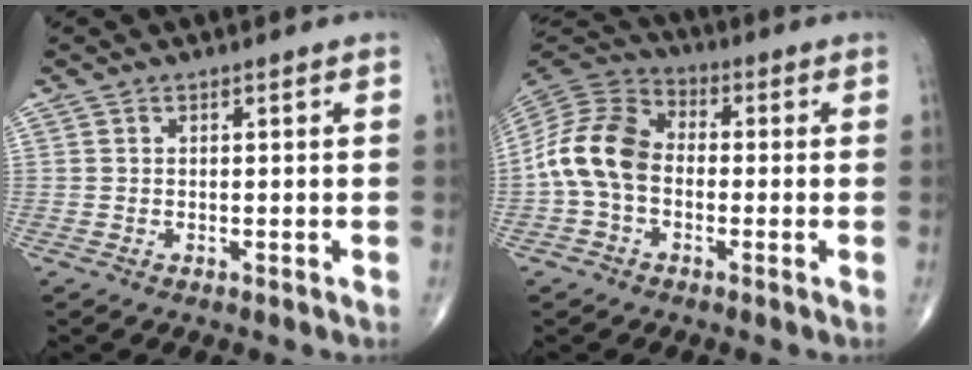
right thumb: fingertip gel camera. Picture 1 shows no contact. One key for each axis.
{"total": 12.1, "fx": -1.7, "fy": 8.5, "fz": 8.4, "tx": -0.158, "ty": 0.034, "tz": -0.047}